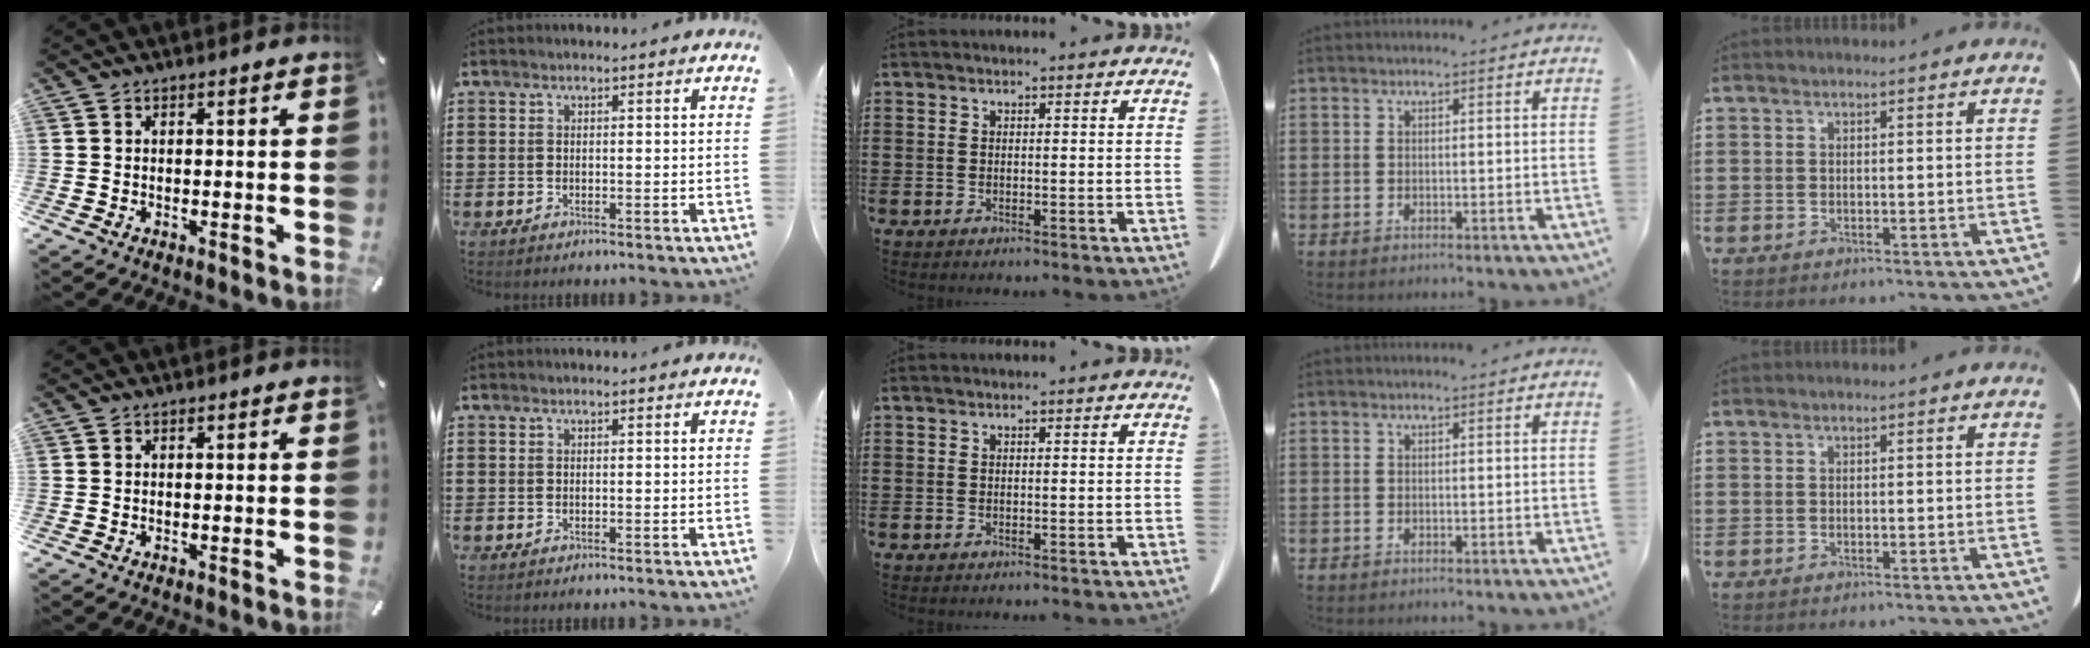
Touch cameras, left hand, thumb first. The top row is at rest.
{}